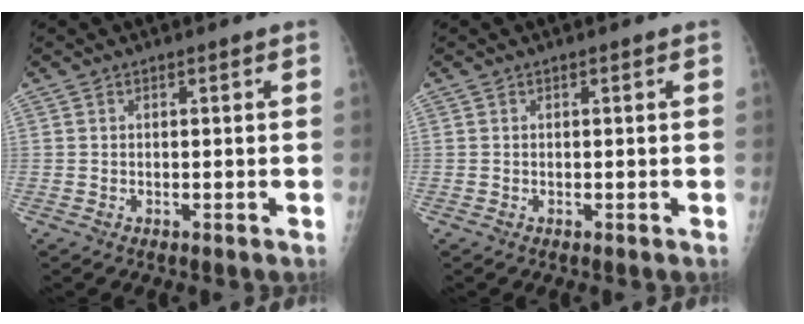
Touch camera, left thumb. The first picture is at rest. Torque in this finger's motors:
{"motor_torque": [0.00, 0.00, 0.00, 0.00, 0.00]}